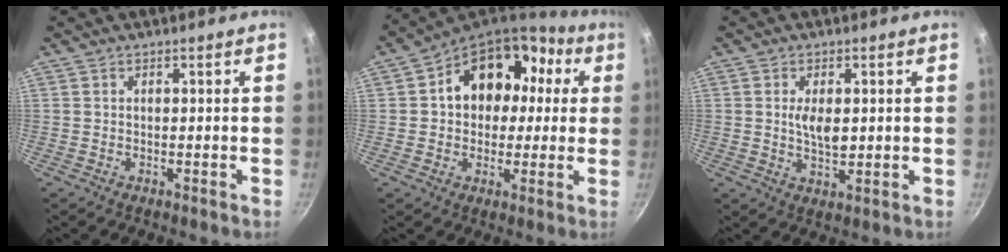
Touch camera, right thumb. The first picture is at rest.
{"total": 17.3, "force": [3.2, 13.5, 10.2], "torque": [-0.120, 0.042, 0.042]}
{"total": 5.2, "force": [0.6, 2.6, 4.5], "torque": [-0.077, -0.008, 0.012]}